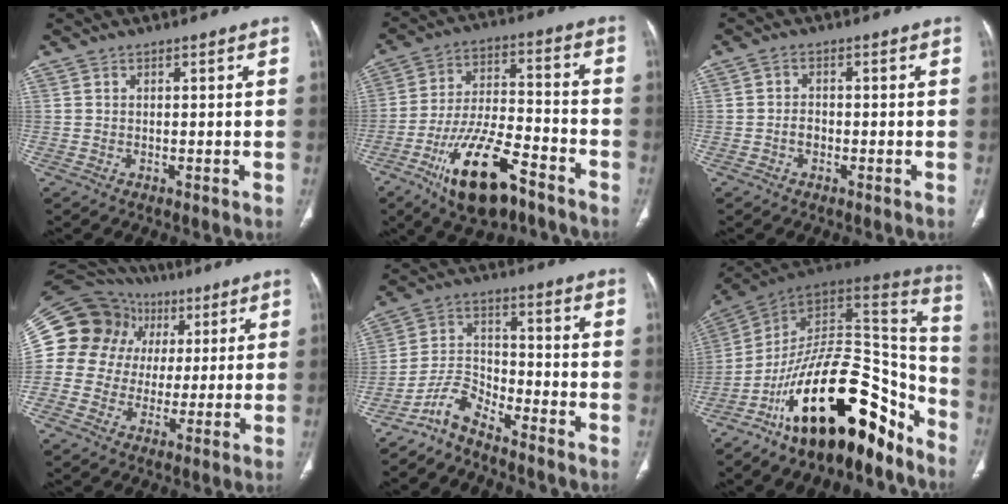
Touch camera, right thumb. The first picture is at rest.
{"total": 17.1, "force": [-10.1, 6.5, 12.2], "torque": [-0.211, 0.060, -0.170]}
{"total": 2.1, "force": [-0.8, 1.5, 1.3], "torque": [-0.021, 0.009, -0.017]}
{"total": 21.3, "force": [5.3, 19.2, 7.6], "torque": [-0.141, 0.057, 0.100]}
{"total": 6.5, "force": [-5.8, 1.7, 2.5], "torque": [-0.049, 0.056, -0.120]}
{"total": 27.0, "force": [-16.9, 11.3, 17.8], "torque": [-0.204, 0.122, -0.274]}